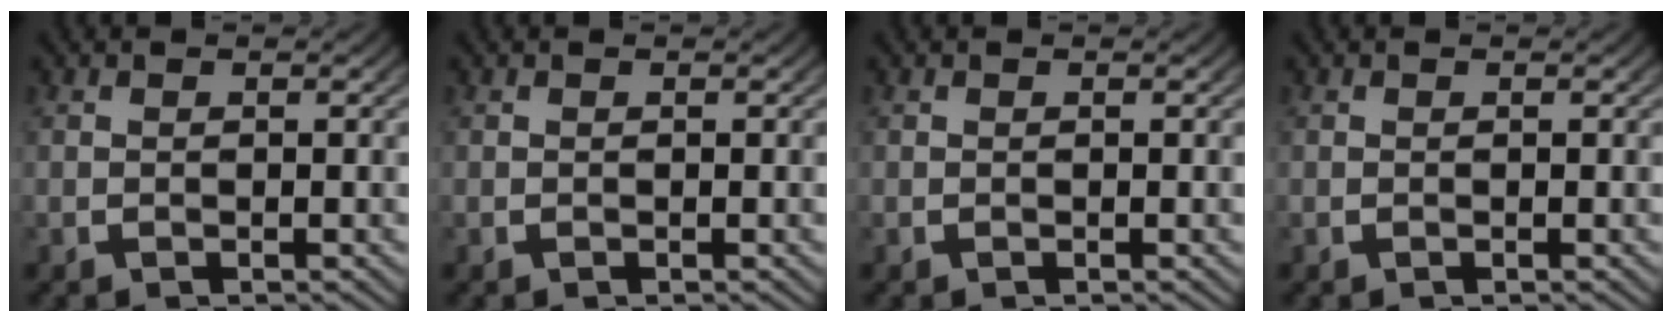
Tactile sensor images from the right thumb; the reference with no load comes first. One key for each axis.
{"total": 0.0}
{"total": 0.0}
{"total": 0.0}